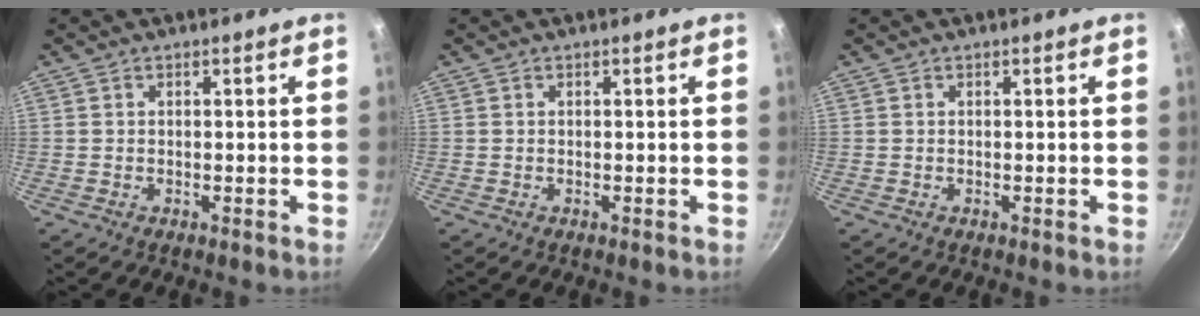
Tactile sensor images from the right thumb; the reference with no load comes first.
{"total": 0.0}
{"total": 0.0}